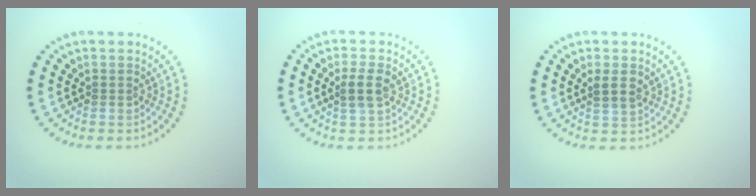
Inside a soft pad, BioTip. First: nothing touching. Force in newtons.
{"total": 2.4, "press": 2.3, "slide": 0.8}
{"total": 1.5, "press": 1.4, "slide": 0.7}